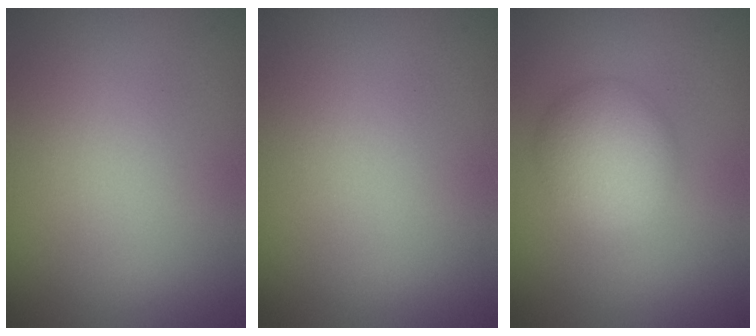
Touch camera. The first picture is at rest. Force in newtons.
{"total": 0.0}
{"total": 4.7, "press": 4.7, "slide": 0.1}